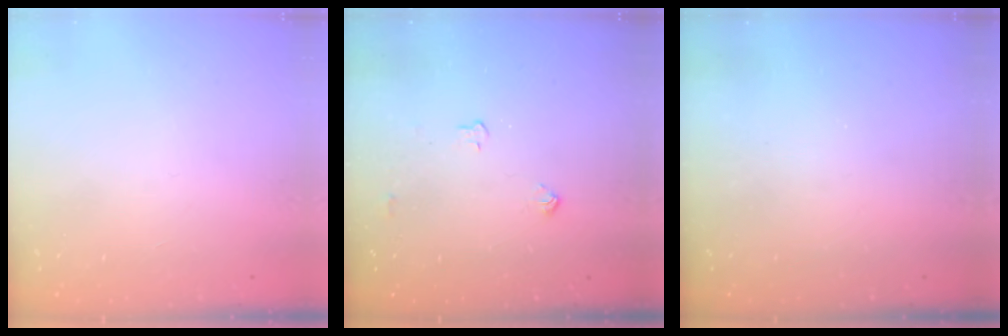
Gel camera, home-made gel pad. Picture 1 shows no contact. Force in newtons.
{"total": 3.9, "press": 3.8, "slide": 0.6}
{"total": 0.0}